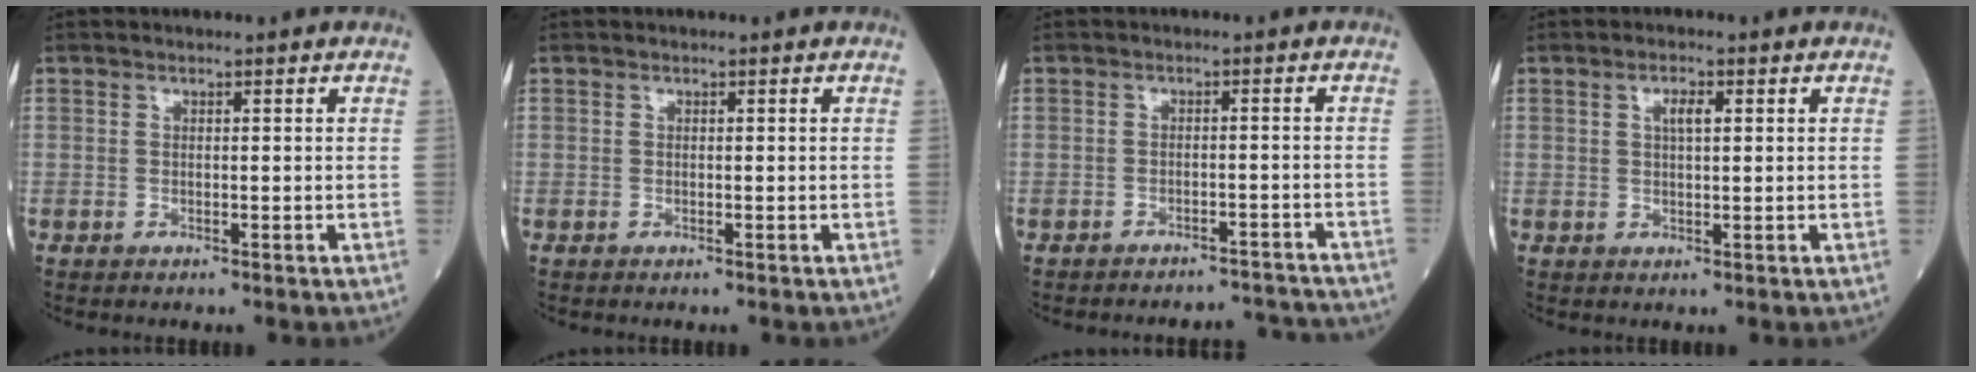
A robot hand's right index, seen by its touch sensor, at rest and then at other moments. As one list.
[{"total": 0.0}, {"total": 7.8, "force": [-7.7, 1.5, 0.1], "torque": [0.008, 0.016, -0.083]}, {"total": 2.4, "force": [0.8, 0.7, 2.1], "torque": [-0.040, 0.001, 0.014]}]